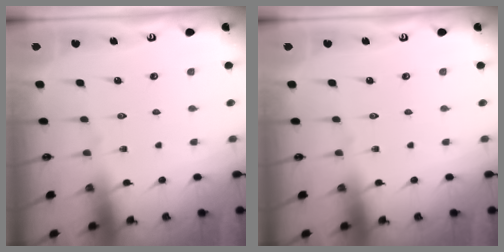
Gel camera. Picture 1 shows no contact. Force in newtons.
{"total": 0.0}